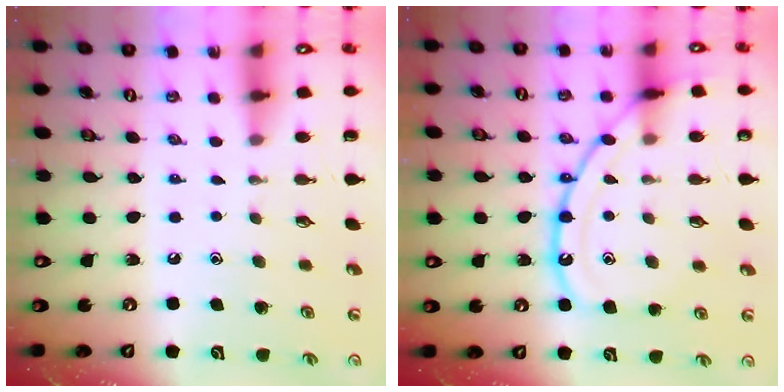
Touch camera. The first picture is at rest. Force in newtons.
{"total": 14.9, "press": 14.9, "slide": 1.0}